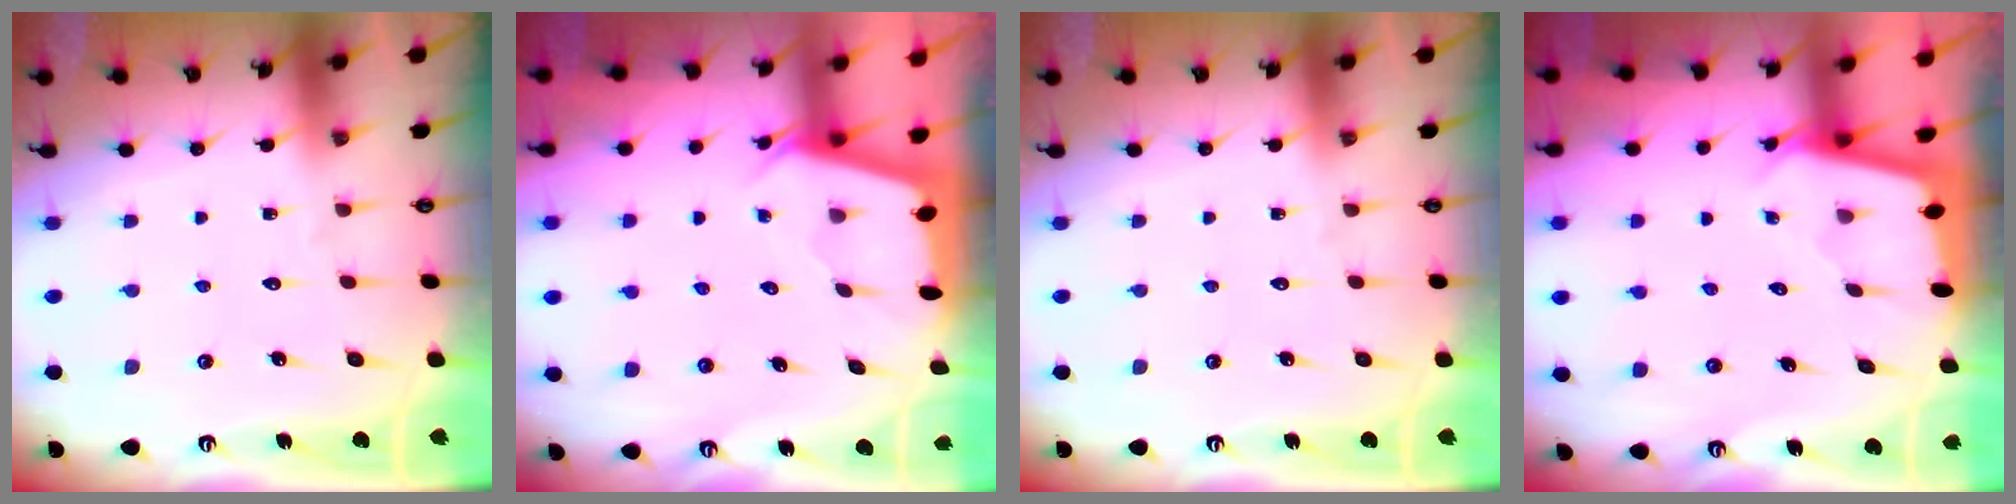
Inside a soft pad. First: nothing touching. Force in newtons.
{"total": 2.1, "press": 2.1, "slide": 0.3}
{"total": 0.0}
{"total": 1.8, "press": 1.8, "slide": 0.2}